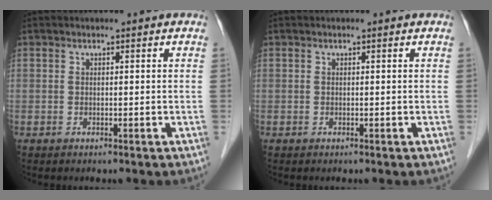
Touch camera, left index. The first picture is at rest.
{"total": 0.0}